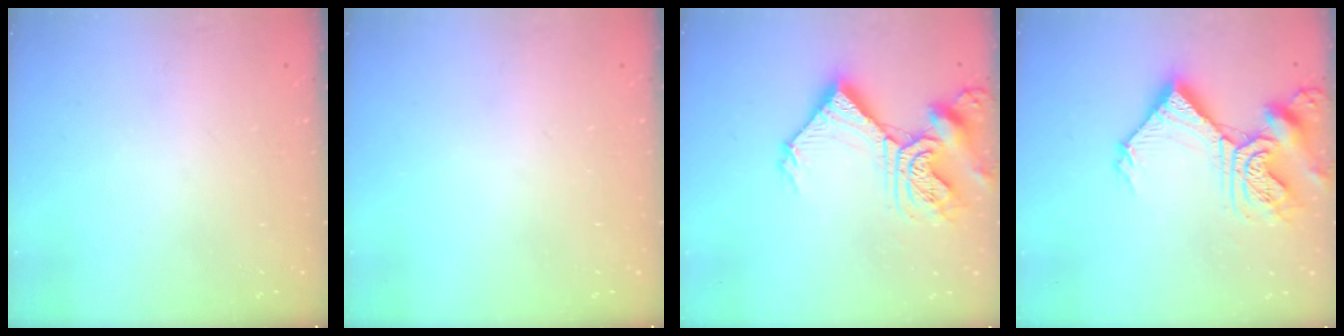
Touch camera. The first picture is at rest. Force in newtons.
{"total": 0.0}
{"total": 15.0, "press": 14.9, "slide": 1.5}
{"total": 15.0, "press": 14.9, "slide": 1.5}